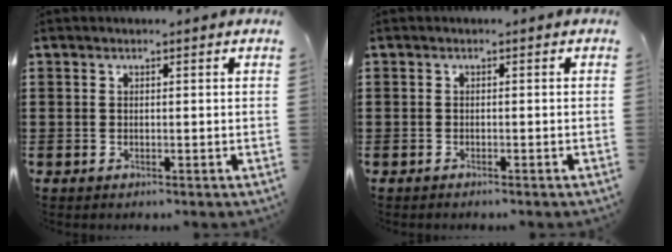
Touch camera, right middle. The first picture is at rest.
{"total": 0.5, "force": [-0.5, -0.1, 0.1], "torque": [-0.004, -0.002, -0.010]}